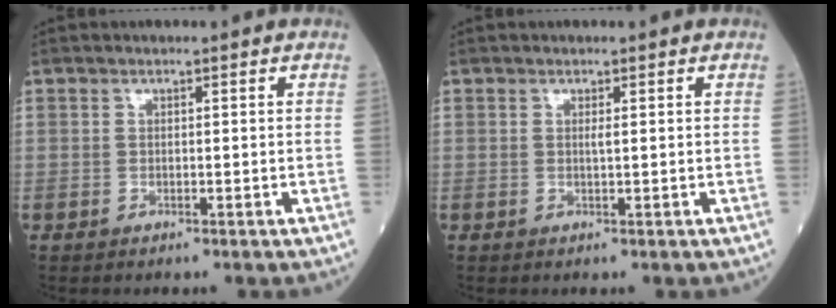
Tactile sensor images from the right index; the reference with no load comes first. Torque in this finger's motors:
{"motor_torque": [0.13, 0.07, 0.11, 0.03]}